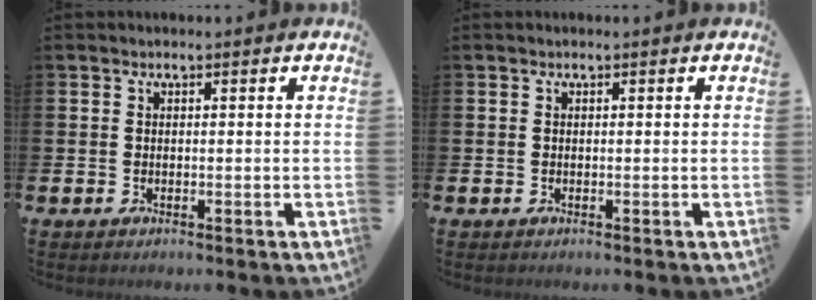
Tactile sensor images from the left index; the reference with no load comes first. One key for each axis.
{"total": 0.0}